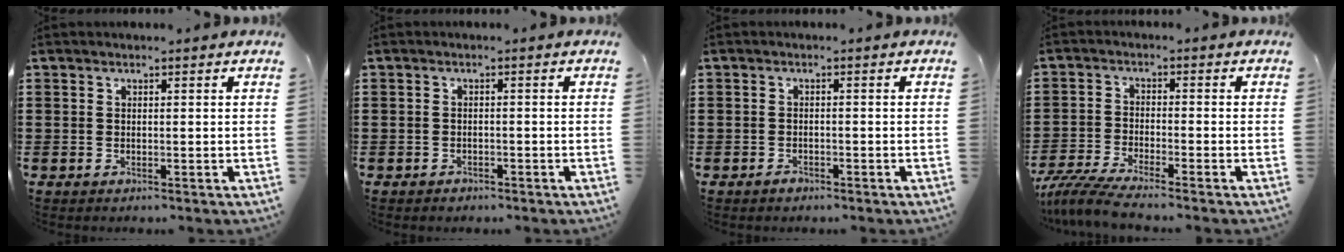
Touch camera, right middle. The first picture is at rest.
{"total": 1.1, "force": [-1.0, 0.5, -0.1], "torque": [-0.001, 0.001, -0.022]}
{"total": 1.1, "force": [-0.9, 0.5, 0.2], "torque": [-0.007, -0.002, -0.020]}
{"total": 5.0, "force": [-4.6, 0.1, 2.0], "torque": [-0.063, -0.020, -0.096]}